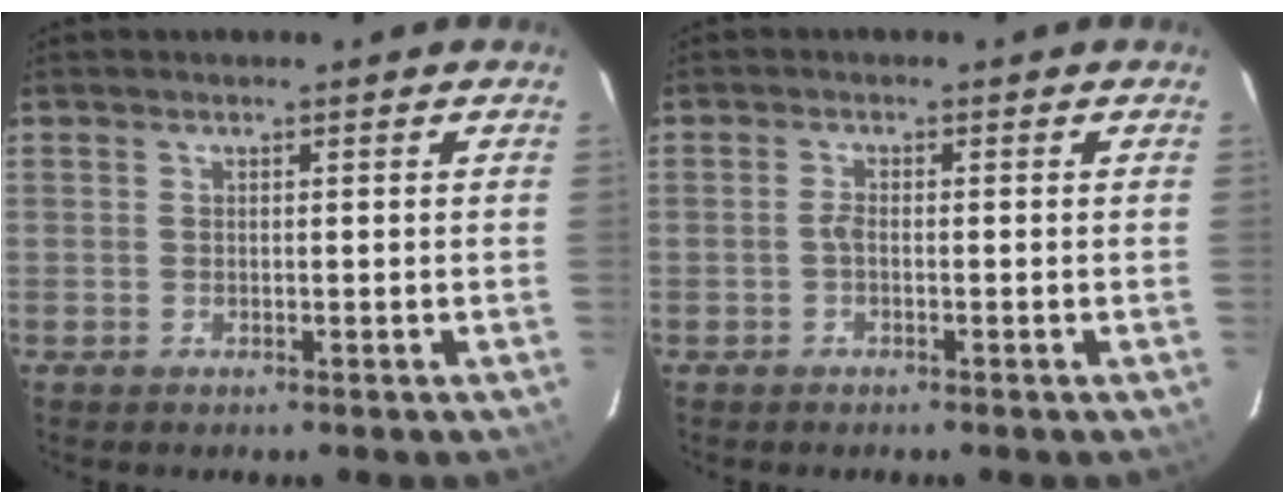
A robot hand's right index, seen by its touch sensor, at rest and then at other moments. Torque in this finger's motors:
{"motor_torque": [0.50, 0.09, 0.16, 0.04]}